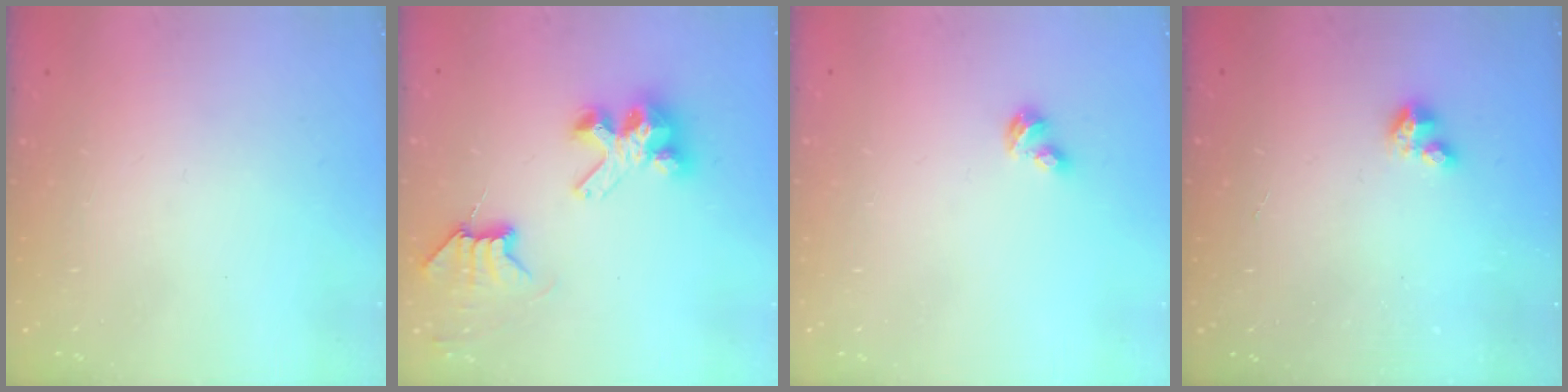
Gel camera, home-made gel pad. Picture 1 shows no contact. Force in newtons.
{"total": 7.4, "press": 7.4, "slide": 0.2}
{"total": 3.1, "press": 3.0, "slide": 0.5}
{"total": 2.9, "press": 2.9, "slide": 0.2}